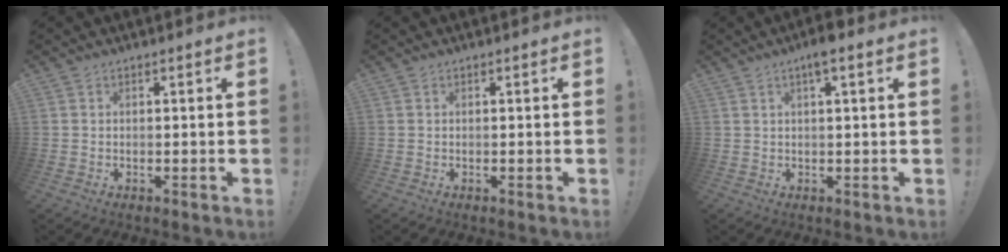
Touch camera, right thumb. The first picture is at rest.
{"total": 0.0}
{"total": 4.4, "force": [2.3, 0.4, 3.8], "torque": [-0.051, -0.008, 0.032]}